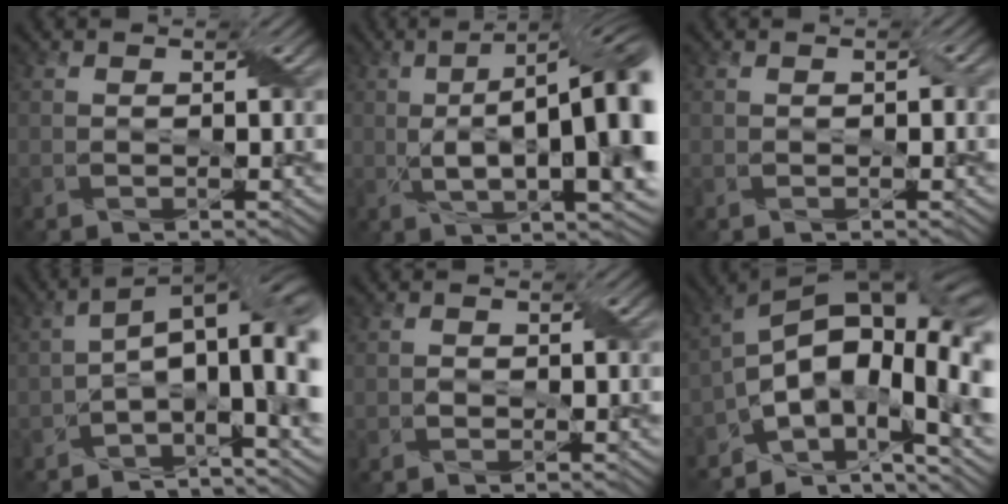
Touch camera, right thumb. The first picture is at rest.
{"total": 17.1, "force": [1.0, 5.7, 16.1], "torque": [-0.227, 0.015, 0.013]}
{"total": 1.1, "force": [0.0, 0.5, 0.9], "torque": [-0.015, 0.002, 0.001]}
{"total": 11.4, "force": [-1.5, 4.7, 10.3], "torque": [-0.157, 0.006, -0.029]}
{"total": 0.9, "force": [-0.2, 0.6, 0.7], "torque": [-0.013, 0.000, -0.004]}
{"total": 16.1, "force": [-4.0, 8.0, 13.3], "torque": [-0.214, -0.010, -0.070]}